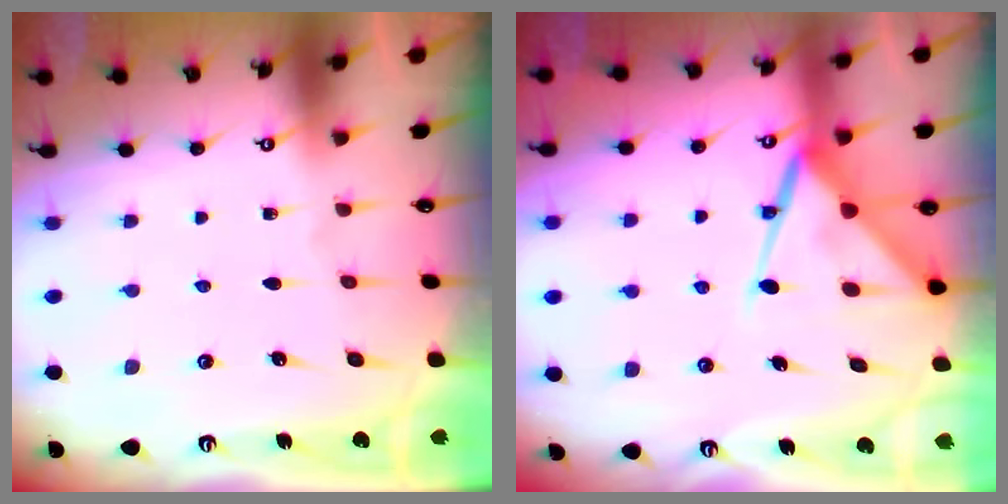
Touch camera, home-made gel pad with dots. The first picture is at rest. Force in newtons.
{"total": 12.5, "press": 12.5, "slide": 1.4}